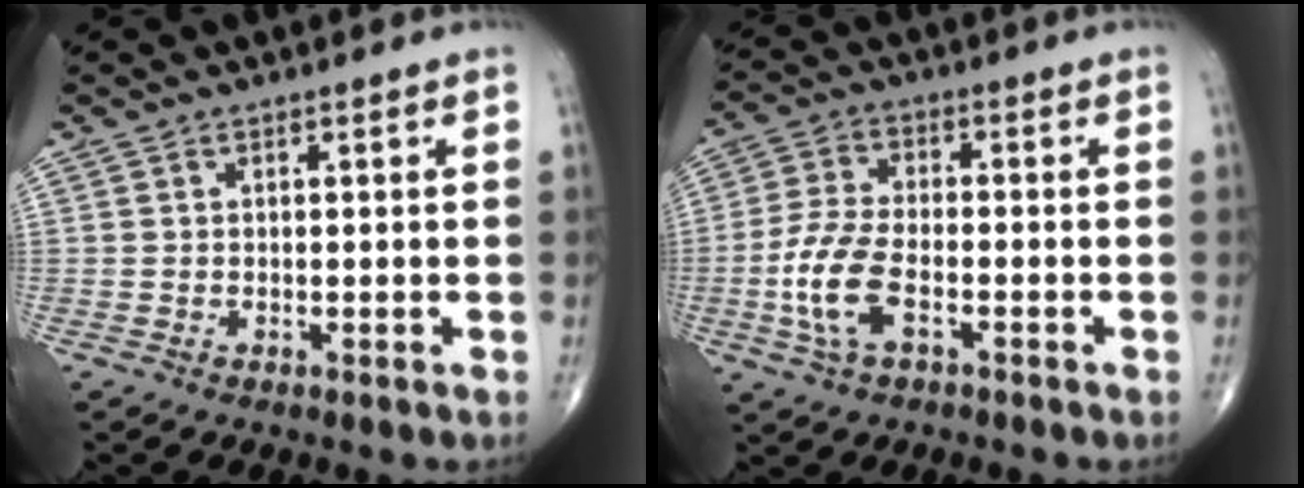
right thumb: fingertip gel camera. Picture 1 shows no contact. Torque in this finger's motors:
{"motor_torque": [-0.03, 0.00, 0.98, -0.04, 0.33]}